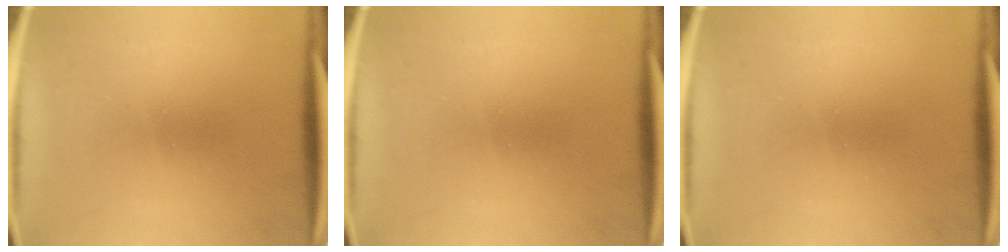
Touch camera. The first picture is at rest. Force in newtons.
{"total": 0.0}
{"total": 0.0}